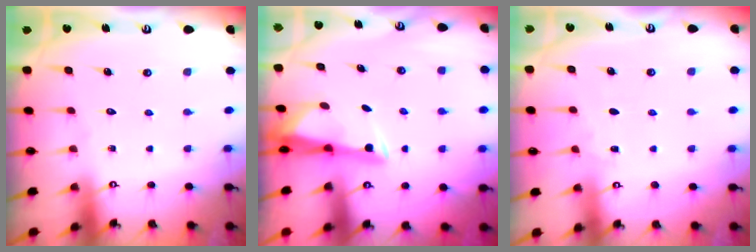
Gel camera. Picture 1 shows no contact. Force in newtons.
{"total": 3.4, "press": 3.3, "slide": 1.0}
{"total": 2.6, "press": 2.5, "slide": 0.4}